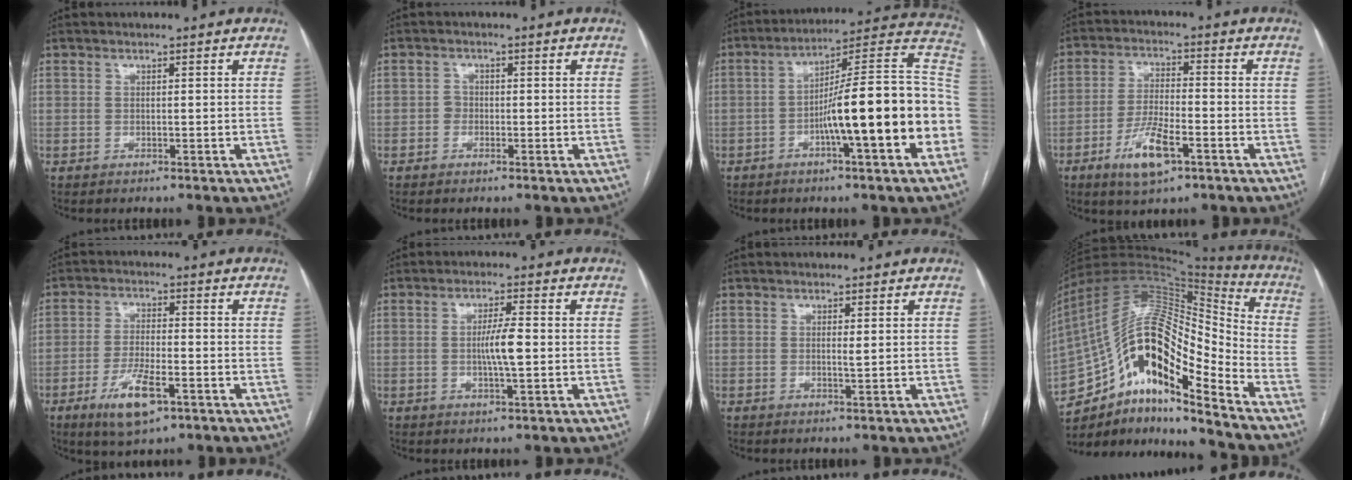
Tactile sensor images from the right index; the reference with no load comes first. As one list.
[{"total": 1.3, "force": [-0.5, 1.1, 0.4], "torque": [0.000, 0.006, -0.012]}, {"total": 19.0, "force": [-4.7, 1.6, 18.3], "torque": [-0.212, 0.035, -0.068]}, {"total": 8.5, "force": [-4.3, 2.3, 6.9], "torque": [-0.138, -0.007, -0.075]}, {"total": 8.3, "force": [-4.2, 2.4, 6.8], "torque": [-0.132, -0.012, -0.069]}, {"total": 4.6, "force": [-0.3, 0.3, 4.6], "torque": [-0.084, -0.002, -0.006]}, {"total": 0.8, "force": [0.2, 0.0, 0.8], "torque": [-0.016, -0.002, 0.003]}, {"total": 21.2, "force": [-10.9, 5.9, 17.1], "torque": [-0.321, 0.043, -0.183]}]